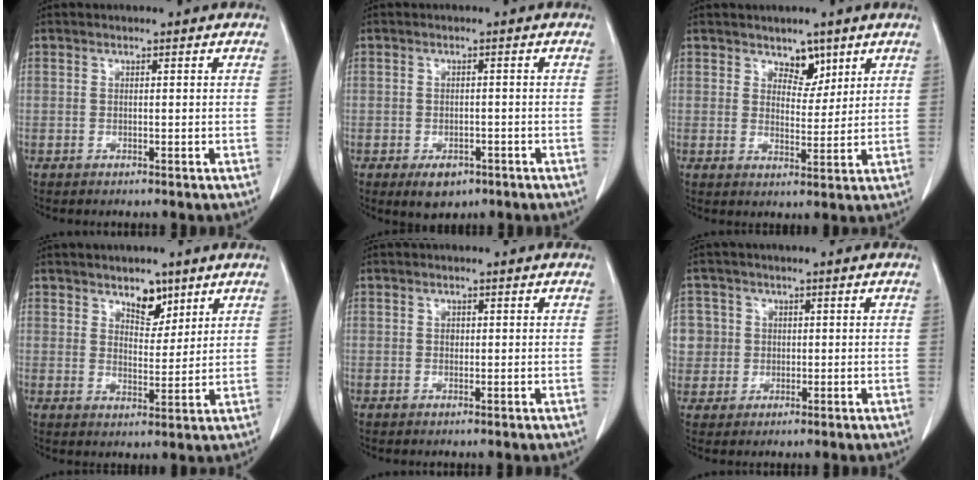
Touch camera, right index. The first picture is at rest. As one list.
[{"total": 3.7, "force": [-2.2, 2.3, 2.0], "torque": [-0.028, 0.000, -0.021]}, {"total": 4.0, "force": [2.8, 2.3, 1.7], "torque": [-0.017, -0.004, 0.047]}, {"total": 4.8, "force": [3.3, 2.5, 2.4], "torque": [-0.031, -0.003, 0.056]}, {"total": 0.8, "force": [0.1, 0.7, 0.4], "torque": [-0.007, 0.002, 0.002]}, {"total": 7.2, "force": [1.1, 7.1, 0.7], "torque": [-0.027, 0.027, 0.033]}]